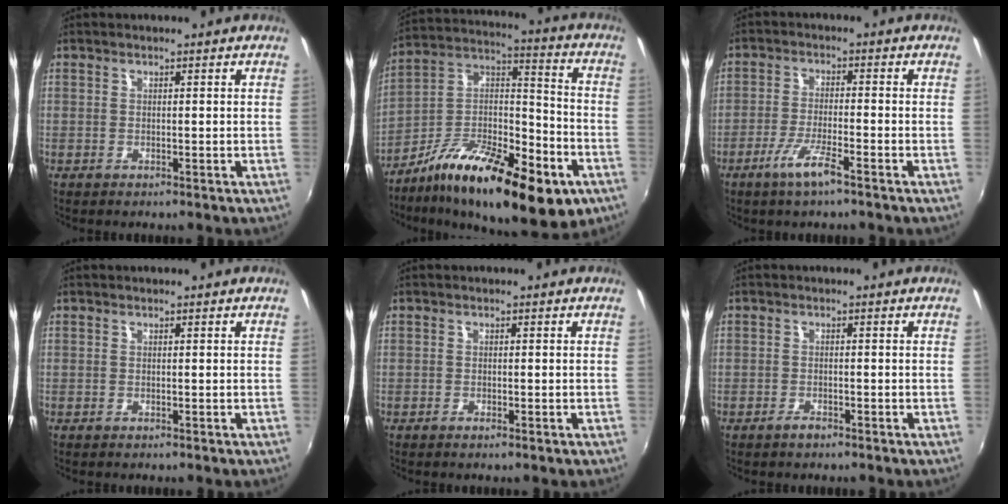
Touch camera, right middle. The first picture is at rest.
{"total": 26.3, "force": [-14.6, 9.7, 19.6], "torque": [-0.320, -0.006, -0.233]}
{"total": 6.0, "force": [-3.9, 0.4, 4.6], "torque": [-0.098, -0.008, -0.074]}
{"total": 0.0}
{"total": 0.8, "force": [-0.5, 0.1, 0.5], "torque": [-0.008, 0.000, -0.009]}
{"total": 1.4, "force": [-1.2, 0.4, 0.6], "torque": [-0.012, -0.001, -0.022]}